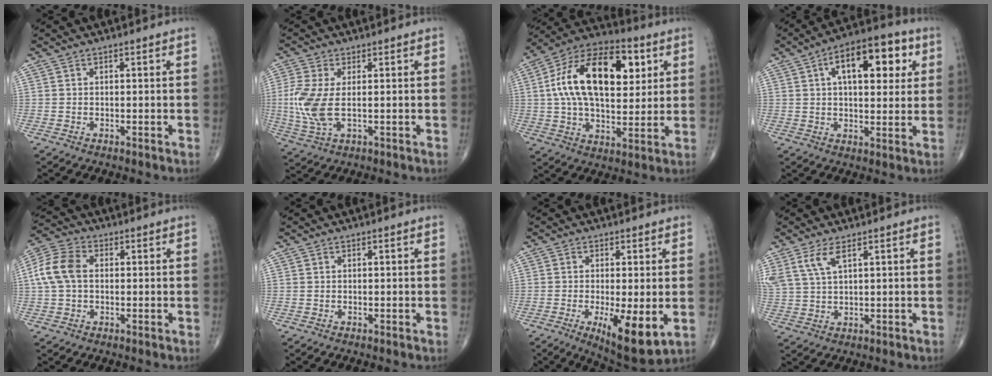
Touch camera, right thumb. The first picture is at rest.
{"total": 8.7, "force": [-0.4, 4.1, 7.7], "torque": [-0.200, -0.008, -0.006]}
{"total": 23.2, "force": [5.4, 12.9, 18.6], "torque": [-0.292, 0.007, 0.083]}
{"total": 15.9, "force": [5.1, 7.6, 12.9], "torque": [-0.156, 0.012, 0.069]}
{"total": 8.5, "force": [0.6, 5.8, 6.2], "torque": [-0.135, 0.023, 0.006]}
{"total": 0.0}
{"total": 10.3, "force": [-2.5, 3.0, 9.5], "torque": [-0.150, -0.026, -0.033]}
{"total": 5.0, "force": [2.8, 1.5, 3.9], "torque": [-0.095, -0.007, 0.064]}